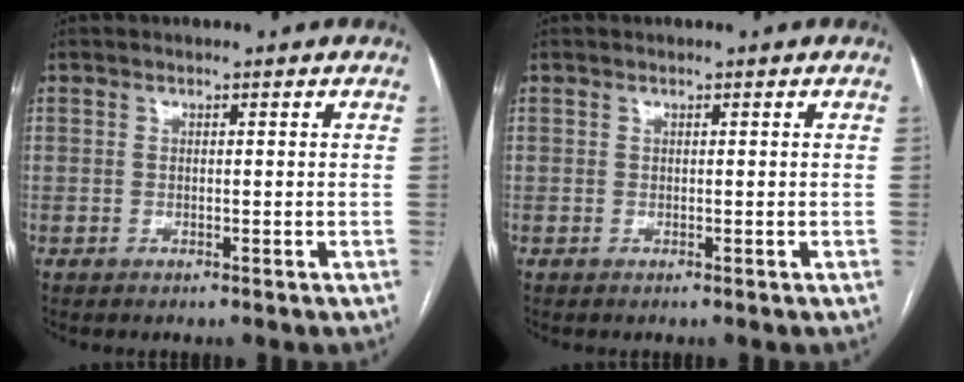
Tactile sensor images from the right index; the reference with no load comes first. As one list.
[{"total": 0.0}]